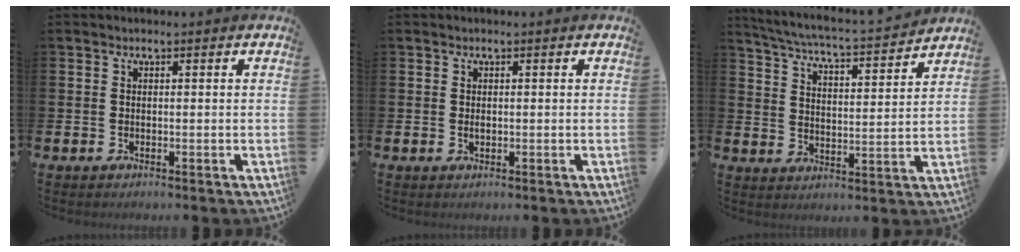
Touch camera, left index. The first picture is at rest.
{"total": 0.7, "force": [0.1, 0.4, 0.6], "torque": [-0.010, 0.002, 0.000]}
{"total": 5.4, "force": [5.2, 0.0, 1.5], "torque": [-0.053, -0.045, 0.085]}